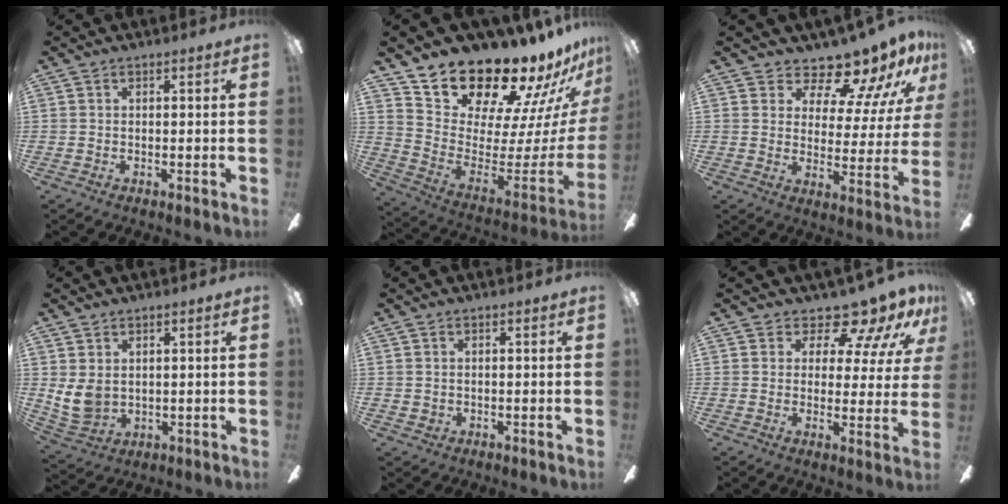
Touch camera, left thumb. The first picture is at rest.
{"total": 17.3, "force": [16.3, 4.9, 3.1], "torque": [-0.054, -0.167, 0.291]}
{"total": 13.0, "force": [11.2, 3.8, 5.4], "torque": [-0.091, -0.093, 0.191]}
{"total": 6.9, "force": [2.3, 5.2, 3.9], "torque": [-0.104, -0.010, 0.047]}
{"total": 0.8, "force": [0.4, 0.7, 0.0], "torque": [0.000, 0.004, 0.007]}
{"total": 11.5, "force": [9.5, 4.2, 5.0], "torque": [-0.082, -0.072, 0.167]}